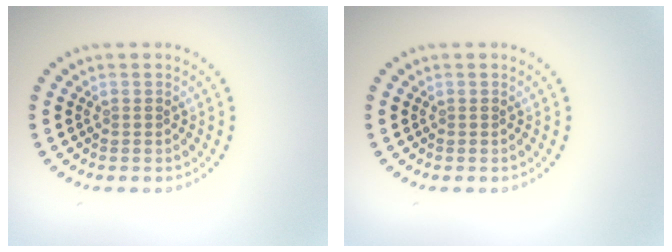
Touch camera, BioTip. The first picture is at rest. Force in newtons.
{"total": 0.0}